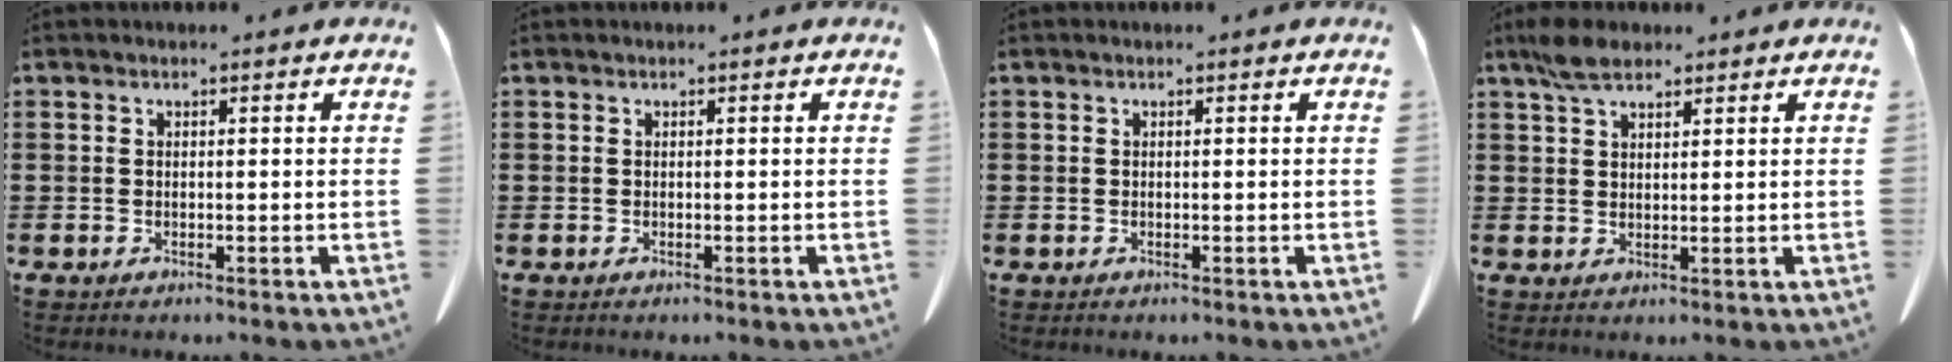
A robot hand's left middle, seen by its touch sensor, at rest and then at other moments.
{"total": 0.0}
{"total": 0.0}
{"total": 4.5, "force": [3.2, 1.9, 2.5], "torque": [-0.058, 0.007, 0.060]}